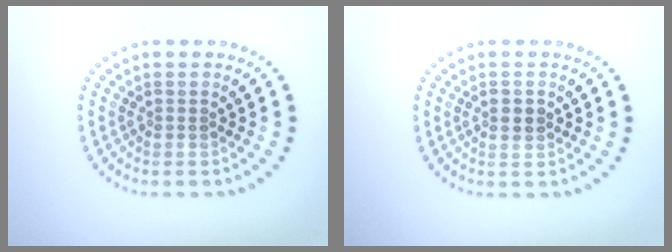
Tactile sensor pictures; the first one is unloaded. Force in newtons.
{"total": 1.9, "press": 1.9, "slide": 0.1}